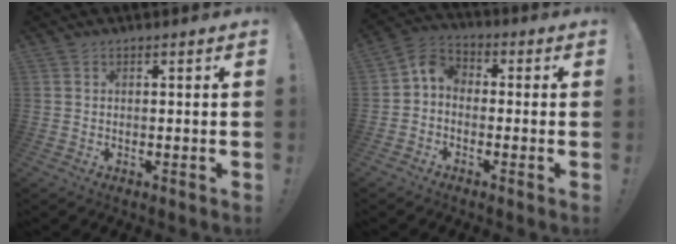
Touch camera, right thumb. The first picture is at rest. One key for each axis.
{"total": 6.4, "fx": -1.5, "fy": 5.1, "fz": 3.5, "tx": -0.068, "ty": 0.020, "tz": -0.027}